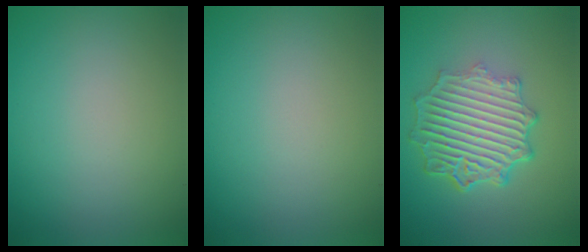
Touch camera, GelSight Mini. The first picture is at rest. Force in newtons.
{"total": 0.0}
{"total": 7.0, "press": 5.4, "slide": 4.6}